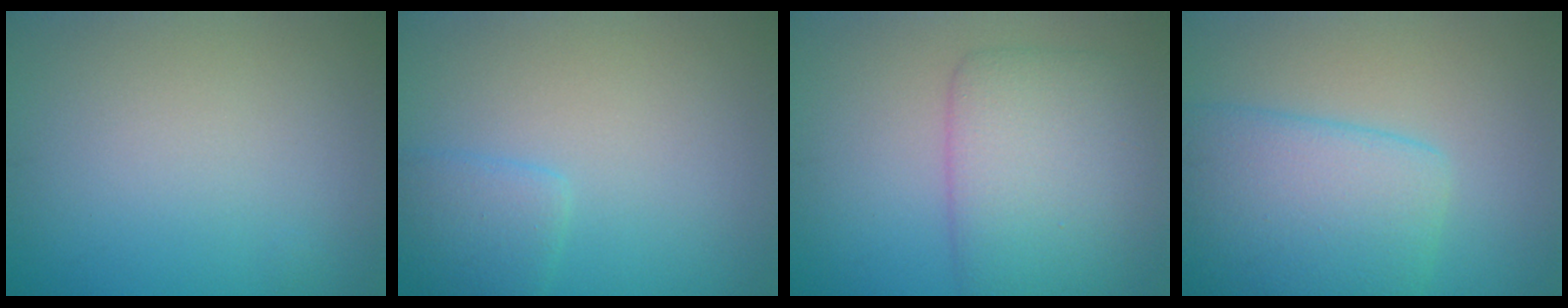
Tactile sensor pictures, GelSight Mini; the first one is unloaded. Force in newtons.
{"total": 2.1, "press": 2.1, "slide": 0.2}
{"total": 5.7, "press": 5.7, "slide": 0.2}
{"total": 7.2, "press": 7.2, "slide": 0.2}